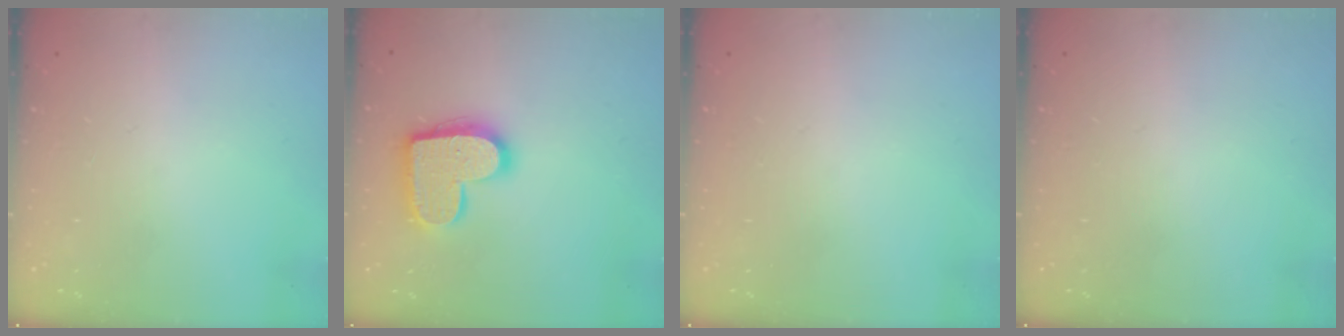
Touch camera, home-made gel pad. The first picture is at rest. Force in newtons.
{"total": 15.3, "press": 15.3, "slide": 1.1}
{"total": 0.0}
{"total": 0.0}